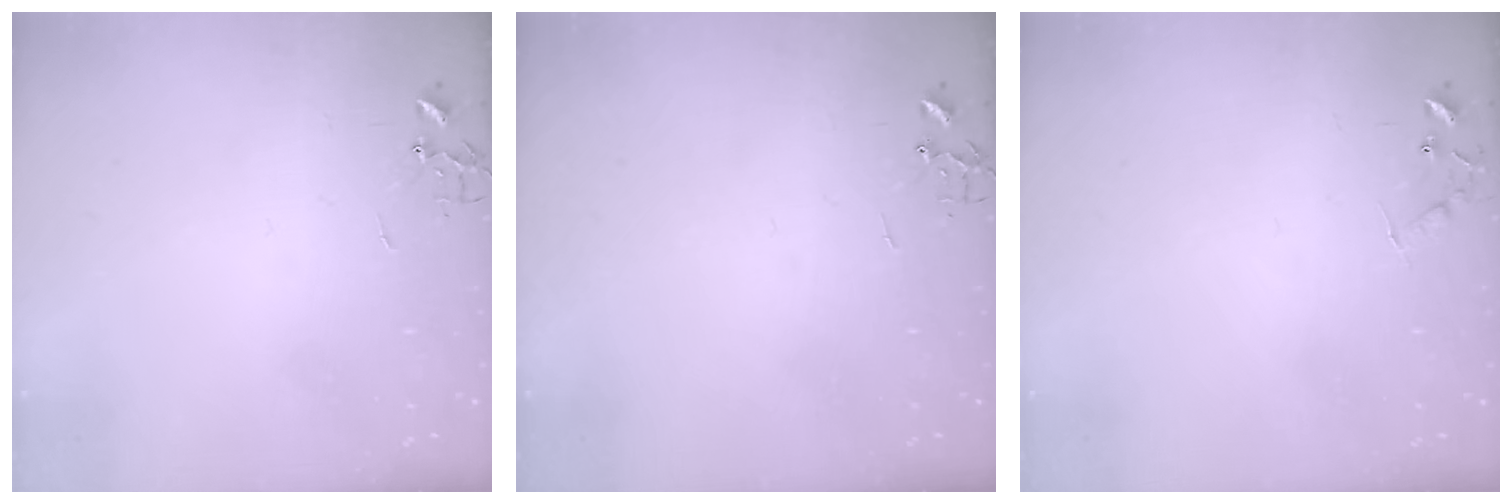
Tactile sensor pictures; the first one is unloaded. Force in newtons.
{"total": 0.0}
{"total": 6.5, "press": 6.5, "slide": 0.6}